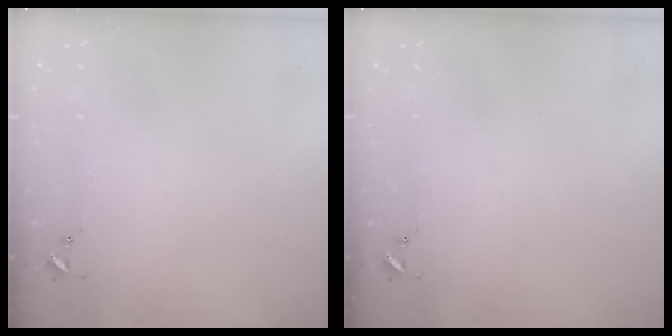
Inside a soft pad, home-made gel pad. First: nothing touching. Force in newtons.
{"total": 0.0}